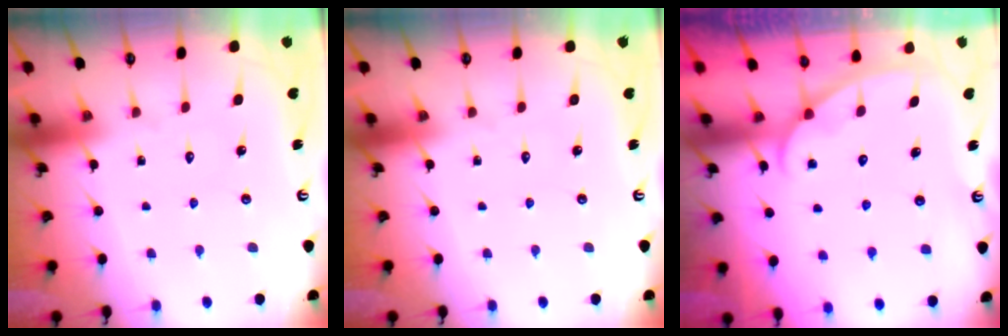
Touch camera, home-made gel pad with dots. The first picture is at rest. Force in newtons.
{"total": 0.0}
{"total": 1.5, "press": 1.4, "slide": 0.2}